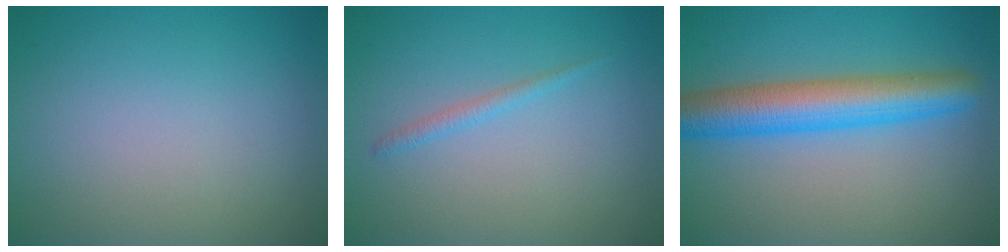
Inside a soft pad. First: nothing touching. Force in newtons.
{"total": 1.0, "press": 1.0, "slide": 0.1}
{"total": 6.6, "press": 6.6, "slide": 0.1}